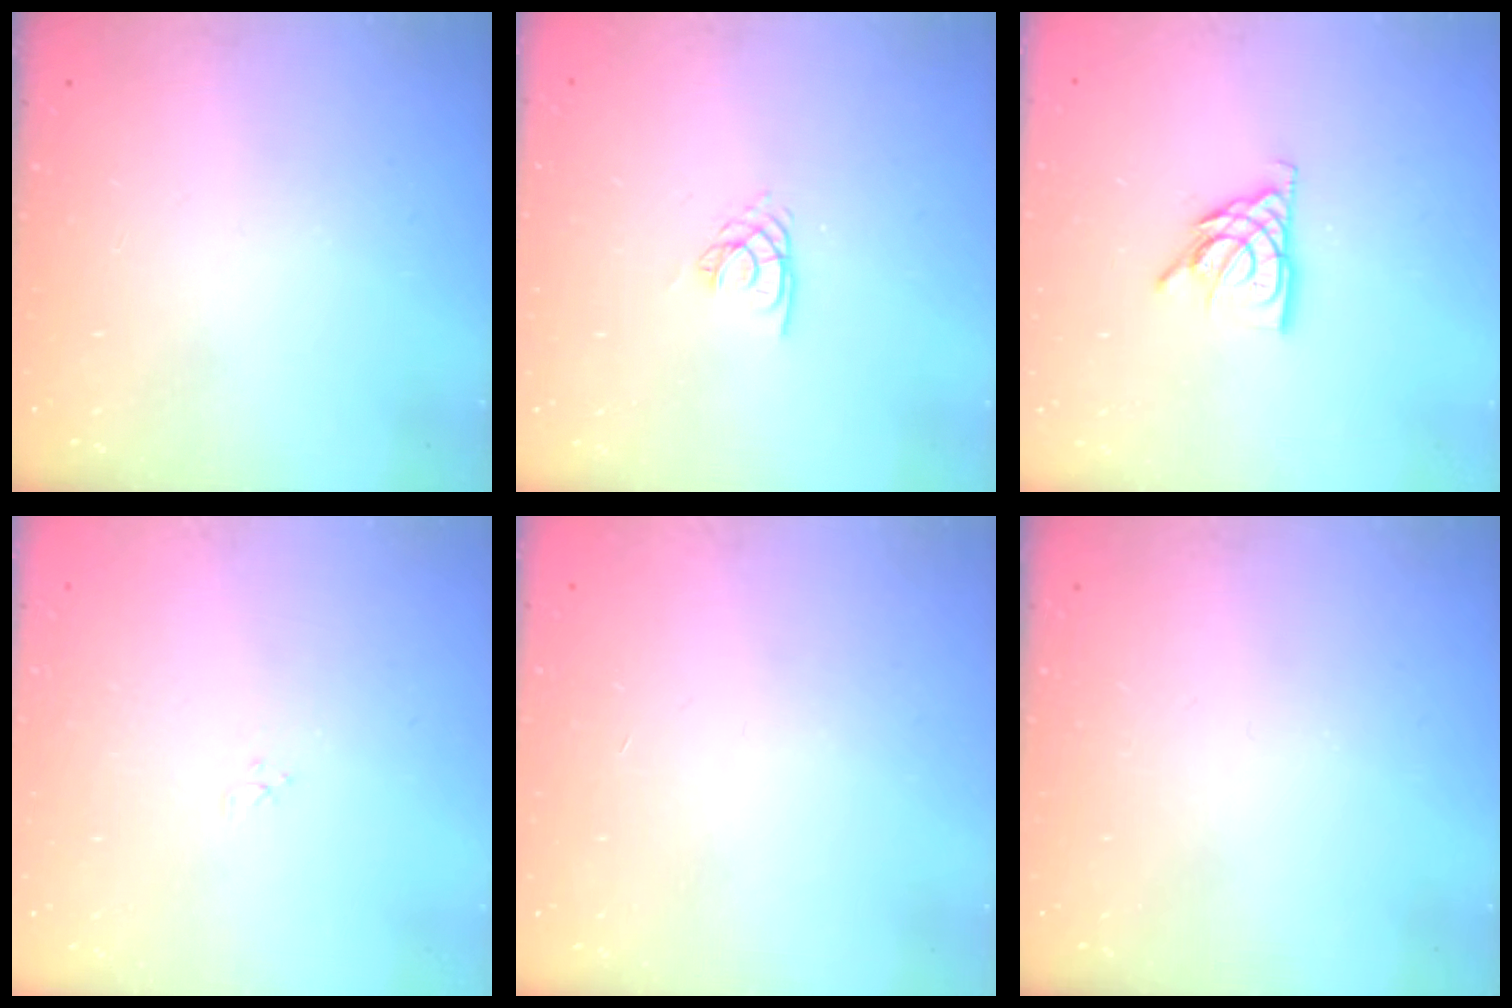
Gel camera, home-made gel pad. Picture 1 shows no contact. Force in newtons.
{"total": 2.1, "press": 2.1, "slide": 0.3}
{"total": 9.0, "press": 9.0, "slide": 0.6}
{"total": 2.9, "press": 2.9, "slide": 0.3}
{"total": 0.9, "press": 0.8, "slide": 0.2}
{"total": 0.0}